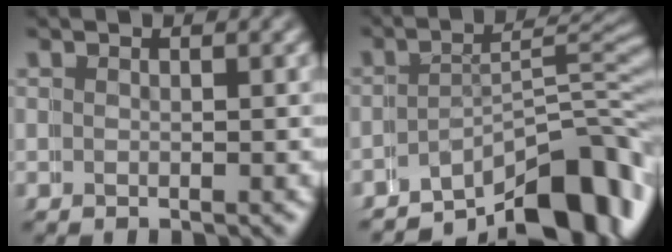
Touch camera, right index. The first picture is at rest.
{"total": 9.8, "force": [-6.6, 3.4, 6.4], "torque": [-0.077, -0.019, -0.097]}